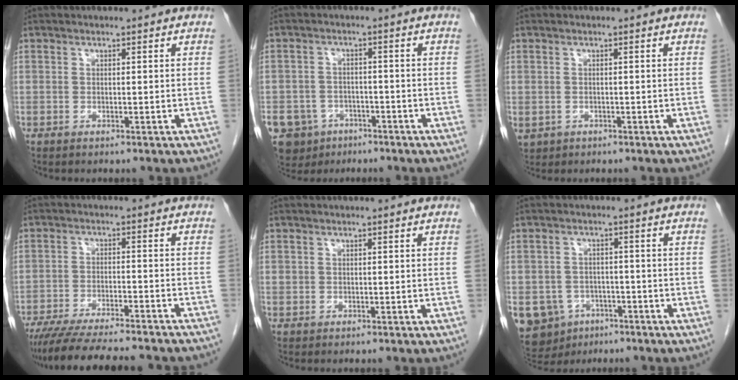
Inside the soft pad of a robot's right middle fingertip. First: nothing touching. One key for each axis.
{"total": 9.0, "fx": -5.3, "fy": 7.0, "fz": 1.9, "tx": -0.047, "ty": 0.005, "tz": -0.078}
{"total": 2.5, "fx": -0.9, "fy": 2.1, "fz": 0.8, "tx": -0.015, "ty": -0.001, "tz": -0.006}
{"total": 17.9, "fx": -15.9, "fy": 1.4, "fz": 8.2, "tx": -0.127, "ty": -0.031, "tz": -0.225}
{"total": 0.7, "fx": 0.2, "fy": 0.7, "fz": 0.1, "tx": 0.007, "ty": 0.003, "tz": 0.002}
{"total": 10.2, "fx": -4.7, "fy": 8.5, "fz": 2.9, "tx": -0.079, "ty": 0.008, "tz": -0.063}